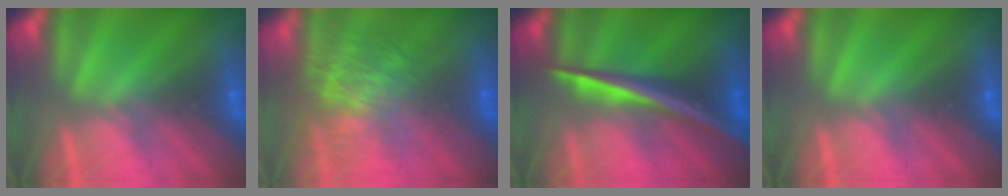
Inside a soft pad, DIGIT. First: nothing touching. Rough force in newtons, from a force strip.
{"total": 7.7}
{"total": 2.6}
{"total": 0.0}